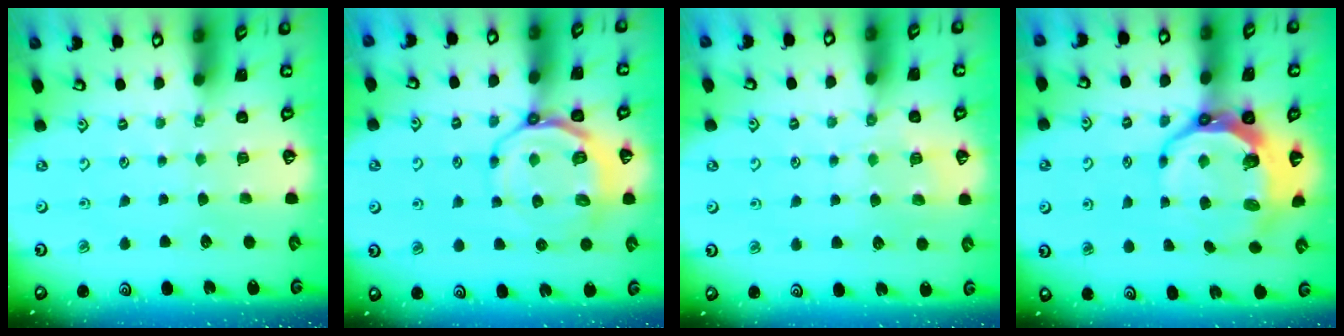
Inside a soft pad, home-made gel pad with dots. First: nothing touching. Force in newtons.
{"total": 11.1, "press": 10.7, "slide": 3.0}
{"total": 5.8, "press": 5.7, "slide": 0.6}
{"total": 12.1, "press": 11.2, "slide": 4.6}